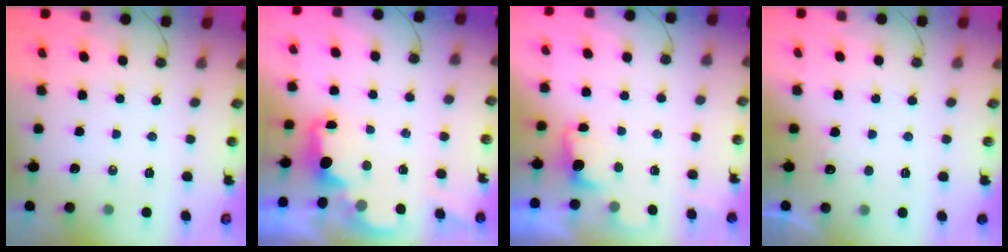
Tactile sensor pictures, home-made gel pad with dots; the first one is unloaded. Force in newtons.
{"total": 2.2, "press": 2.1, "slide": 0.7}
{"total": 1.3, "press": 1.0, "slide": 0.8}
{"total": 2.8, "press": 2.6, "slide": 1.0}